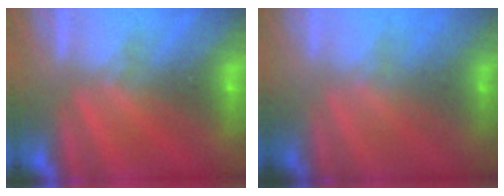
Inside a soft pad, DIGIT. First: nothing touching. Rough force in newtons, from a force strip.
{"total": 1.7}